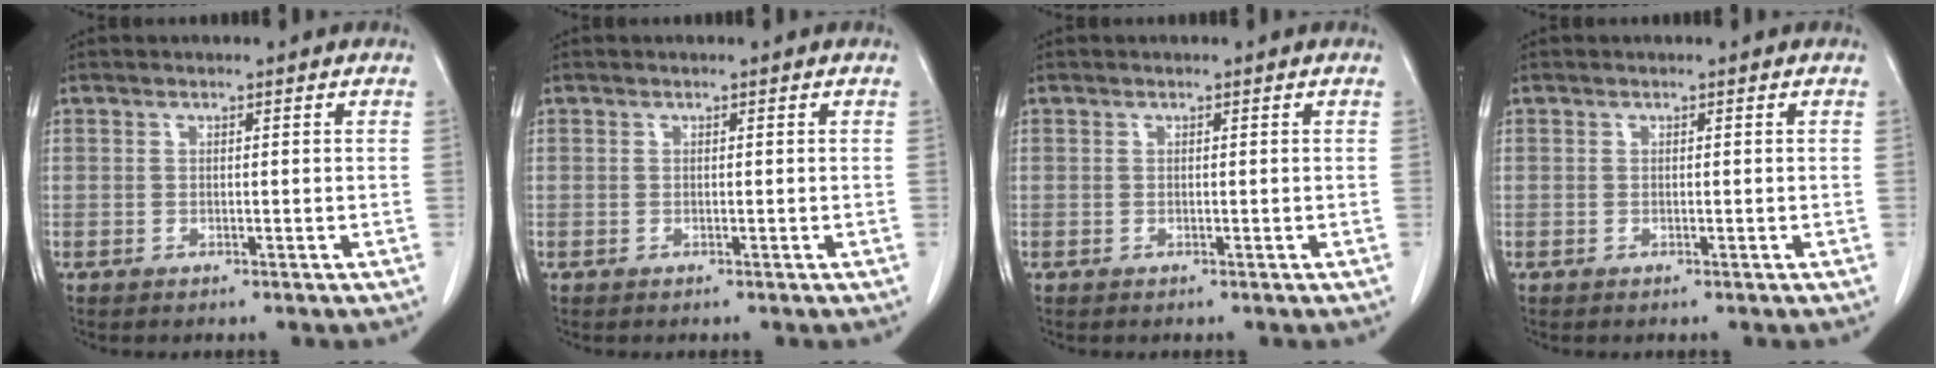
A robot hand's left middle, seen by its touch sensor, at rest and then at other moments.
{"total": 0.0}
{"total": 0.0}
{"total": 0.0}